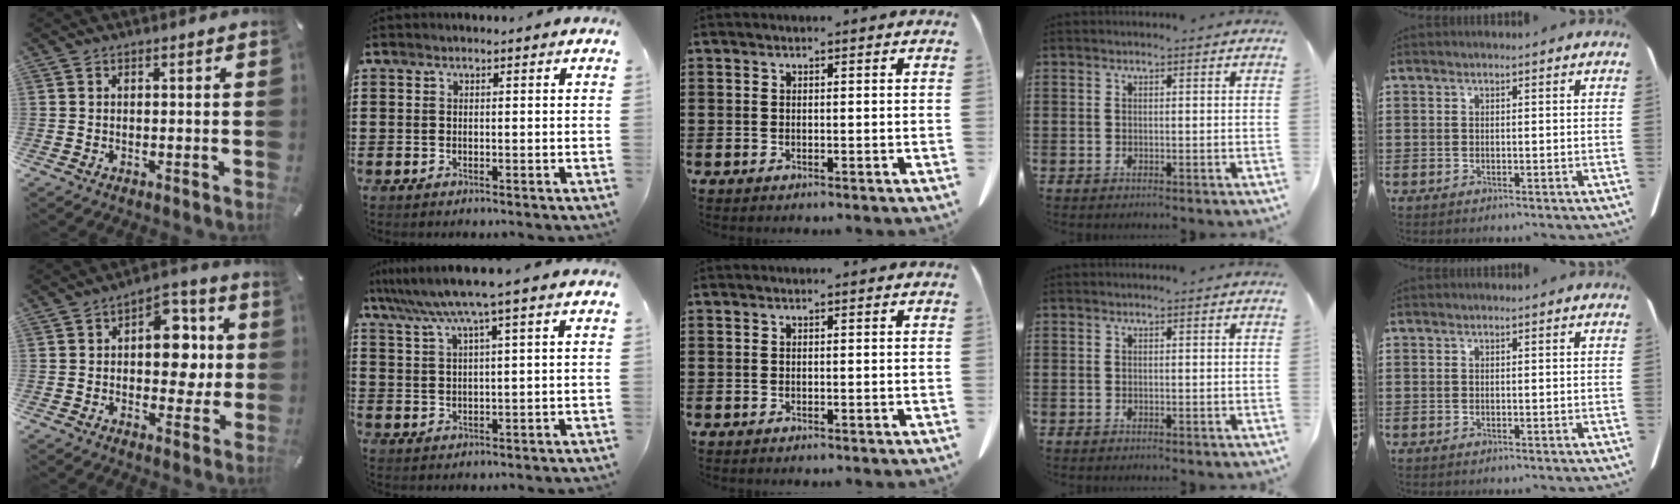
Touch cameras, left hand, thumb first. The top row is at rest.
{"thumb": {"total": 12.2, "force": [0.9, 8.4, 8.8], "torque": [-0.104, 0.001, 0.015]}, "index": {"total": 5.9, "force": [3.8, -0.4, 4.6], "torque": [-0.100, -0.015, 0.061]}}